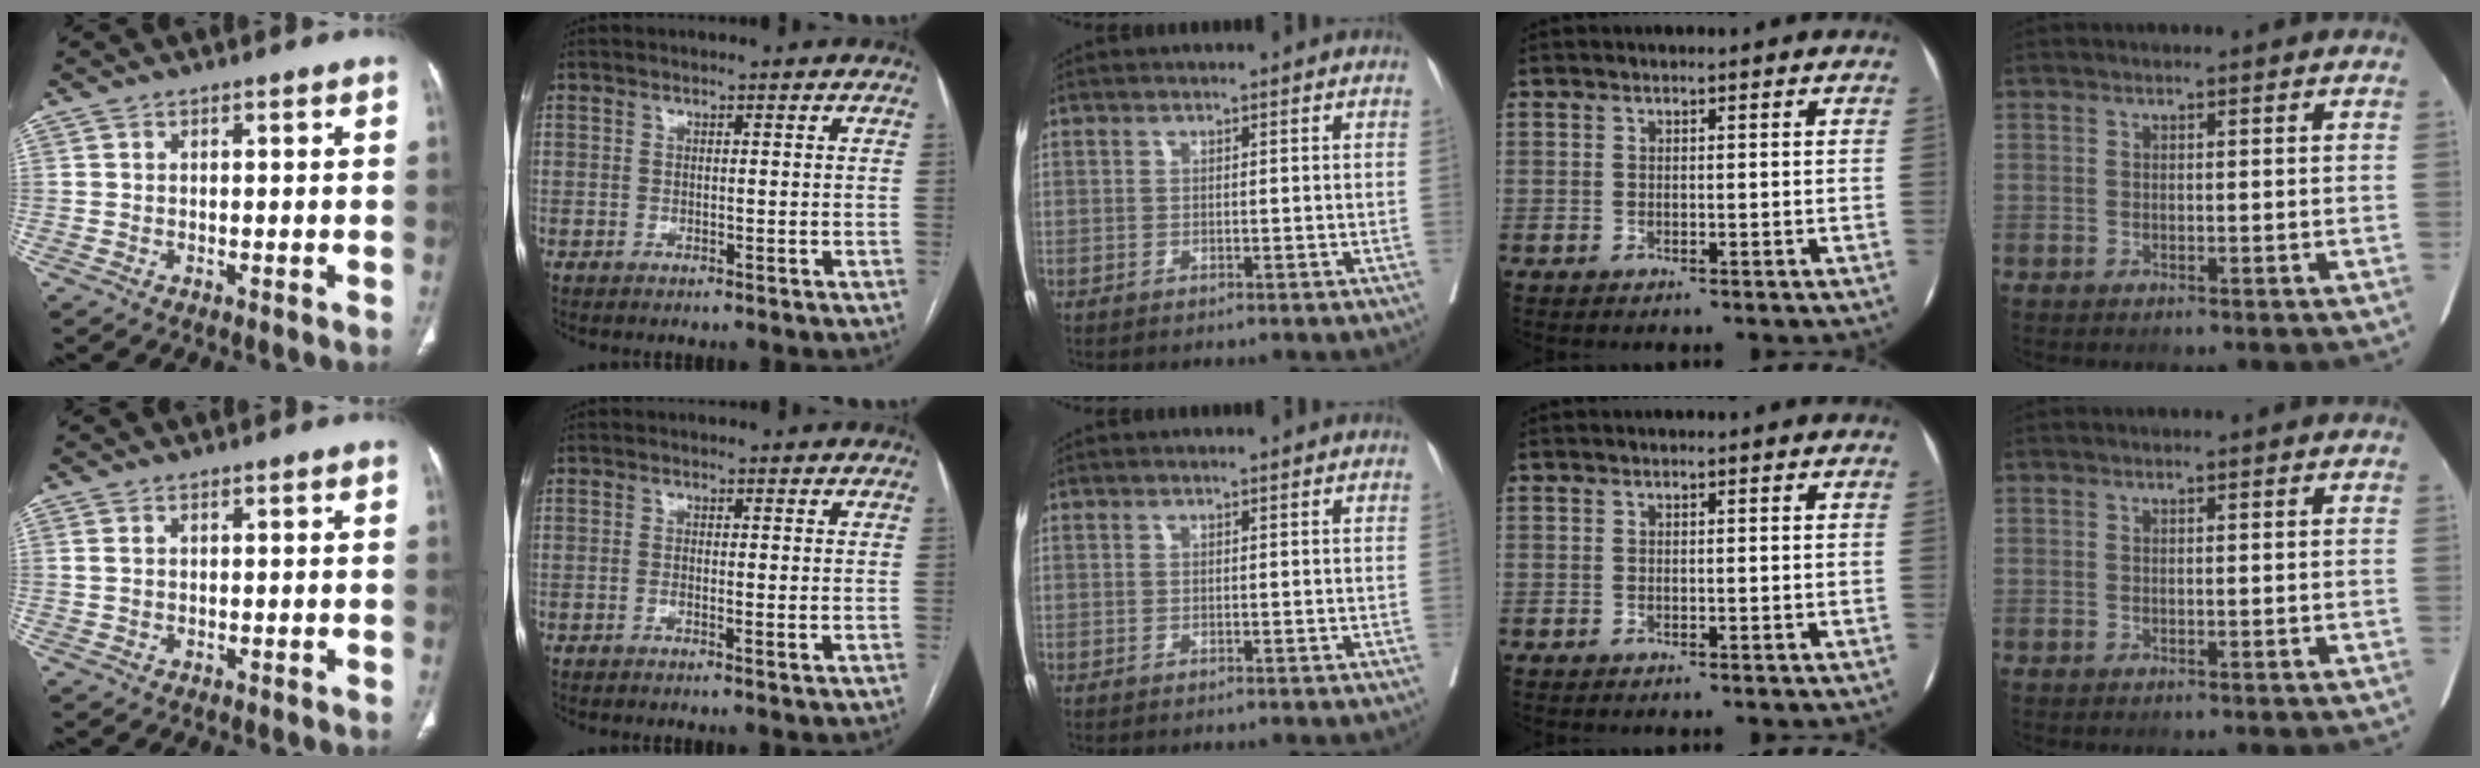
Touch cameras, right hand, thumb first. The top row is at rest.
{"thumb": {"total": 1.2, "force": [0.5, 0.6, 0.9], "torque": [-0.026, 0.009, 0.017]}, "index": {"total": 1.8, "force": [-0.3, 0.4, 1.7], "torque": [-0.028, -0.003, -0.004]}}